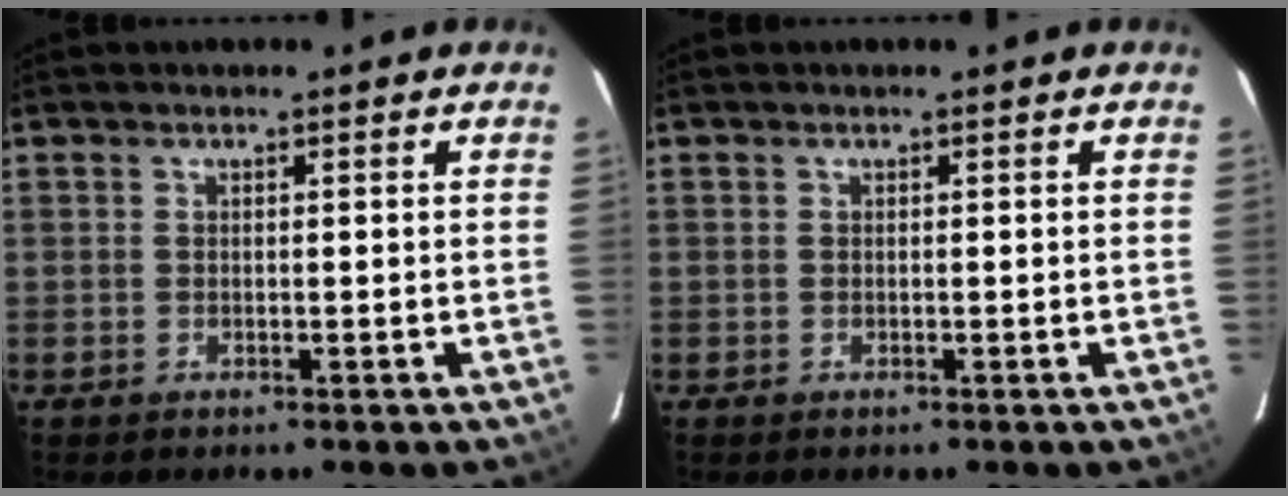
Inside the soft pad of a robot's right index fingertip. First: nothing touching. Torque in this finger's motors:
{"motor_torque": [0.00, 0.00, 0.00, 0.01]}